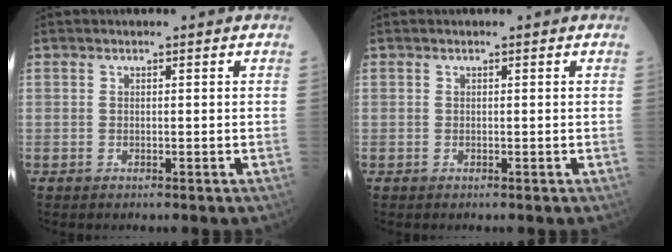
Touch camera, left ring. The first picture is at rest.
{"total": 0.0}